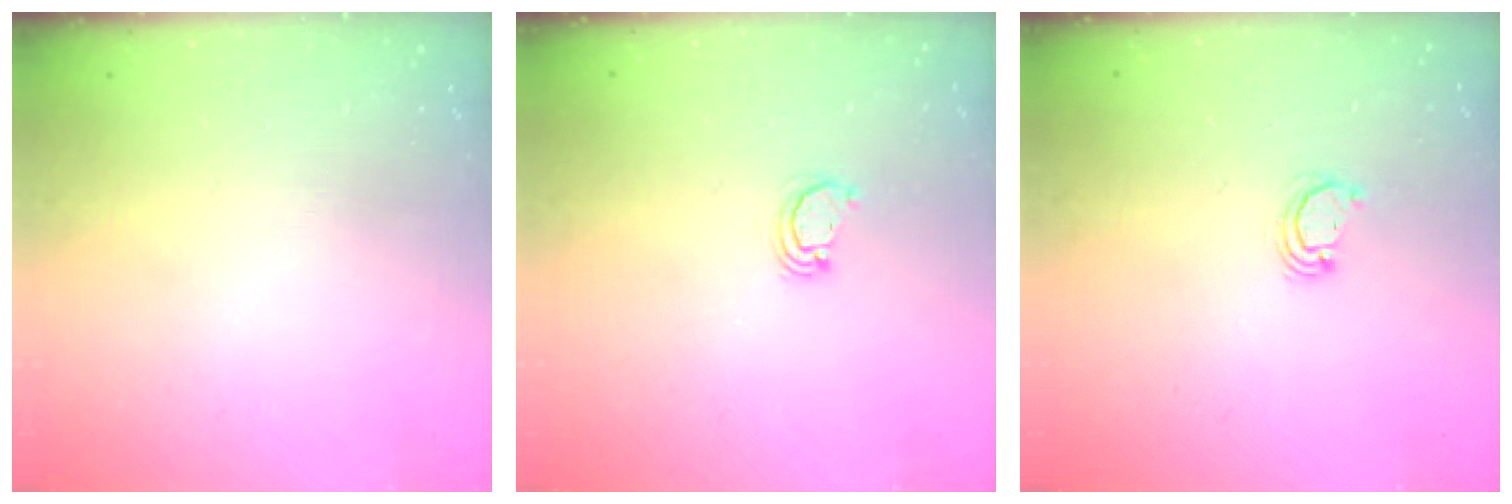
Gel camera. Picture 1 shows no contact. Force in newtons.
{"total": 2.5, "press": 2.5, "slide": 0.3}
{"total": 2.6, "press": 2.6, "slide": 0.3}